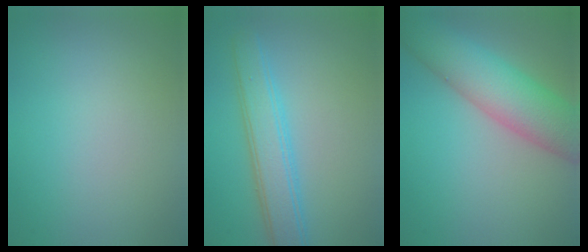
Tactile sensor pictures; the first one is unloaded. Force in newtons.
{"total": 4.3, "press": 4.3, "slide": 0.1}
{"total": 7.5, "press": 7.5, "slide": 0.3}